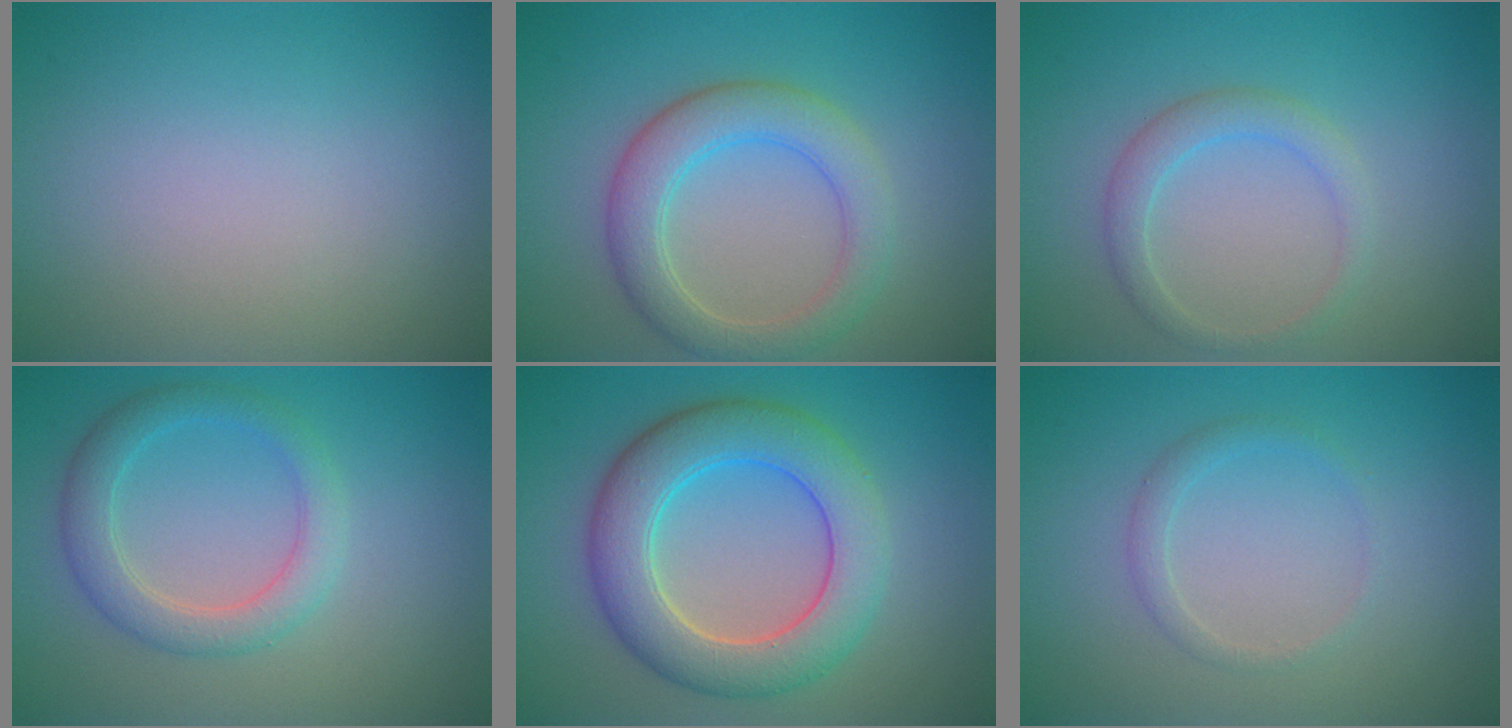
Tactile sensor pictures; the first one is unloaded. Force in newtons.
{"total": 4.7, "press": 4.7, "slide": 0.6}
{"total": 2.2, "press": 2.2, "slide": 0.2}
{"total": 3.4, "press": 3.4, "slide": 0.2}
{"total": 7.3, "press": 7.3, "slide": 0.1}
{"total": 1.3, "press": 1.3, "slide": 0.1}